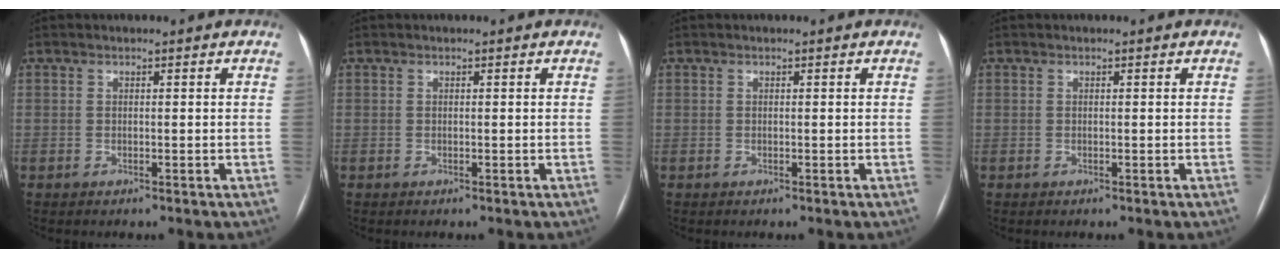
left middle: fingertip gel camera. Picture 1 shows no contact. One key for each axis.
{"total": 0.0}
{"total": 0.0}
{"total": 0.0}